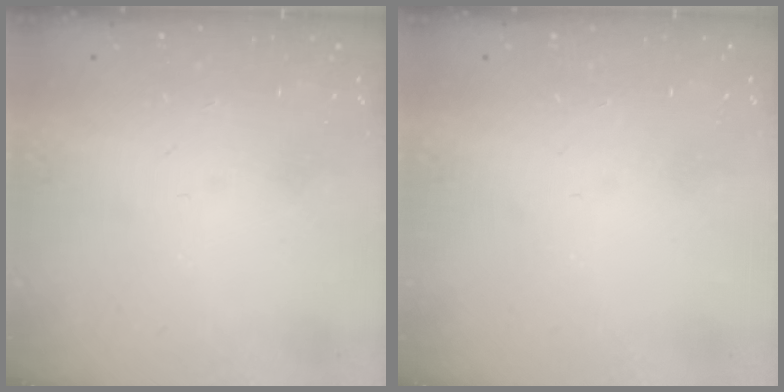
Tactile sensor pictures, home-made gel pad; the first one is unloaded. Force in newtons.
{"total": 0.0}